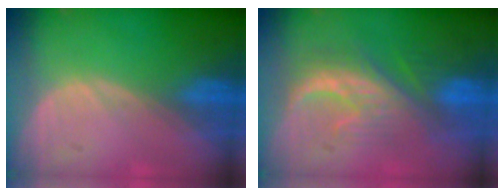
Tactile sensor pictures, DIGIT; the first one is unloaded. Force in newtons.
{"total": 8.3, "press": 8.1, "slide": 2.0}